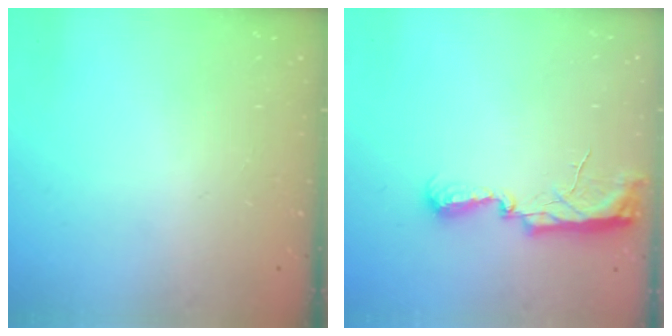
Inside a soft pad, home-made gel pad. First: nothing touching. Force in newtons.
{"total": 8.9, "press": 8.2, "slide": 3.4}